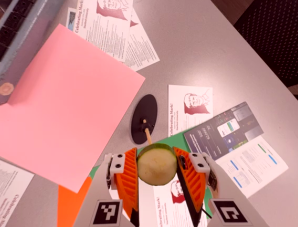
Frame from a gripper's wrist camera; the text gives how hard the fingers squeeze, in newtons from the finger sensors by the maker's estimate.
{"total": 11.6, "left": 11.5, "right": 11.7}